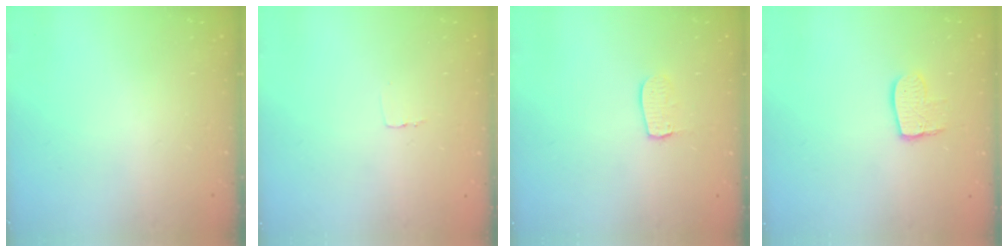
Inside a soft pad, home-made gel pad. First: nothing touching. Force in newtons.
{"total": 2.6, "press": 2.6, "slide": 0.1}
{"total": 6.6, "press": 6.6, "slide": 0.5}
{"total": 8.7, "press": 8.6, "slide": 0.7}